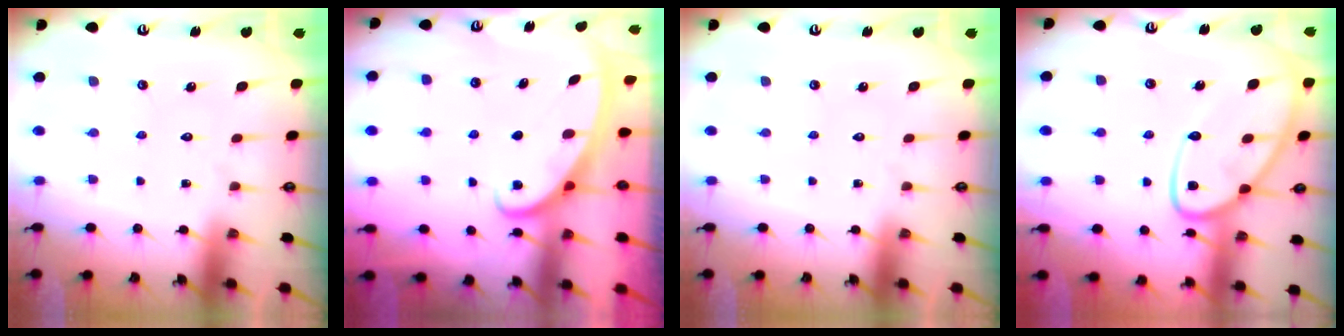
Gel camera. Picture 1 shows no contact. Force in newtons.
{"total": 2.6, "press": 2.6, "slide": 0.4}
{"total": 0.0}
{"total": 13.3, "press": 13.2, "slide": 1.5}